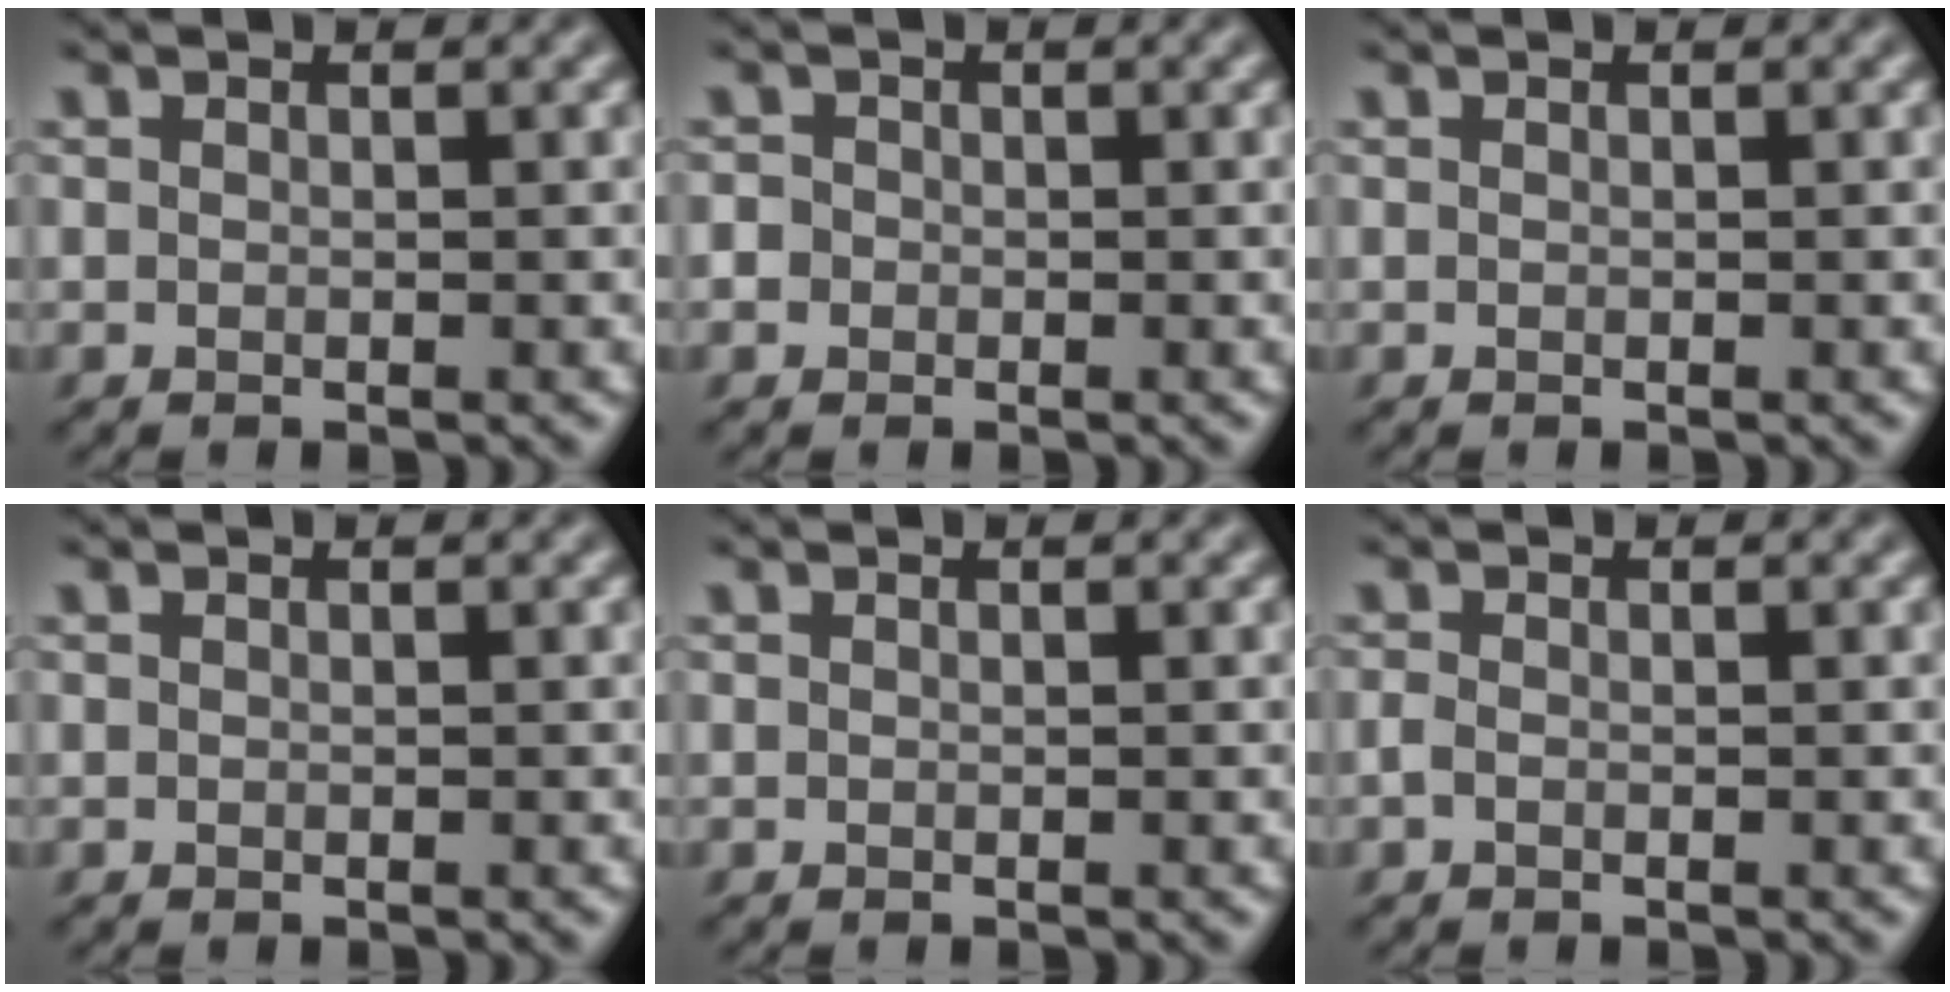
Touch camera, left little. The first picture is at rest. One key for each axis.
{"total": 2.1, "fx": 0.0, "fy": 1.9, "fz": 0.8, "tx": -0.004, "ty": 0.014, "tz": -0.018}
{"total": 0.0}
{"total": 0.0}
{"total": 0.0}
{"total": 0.8, "fx": -0.4, "fy": 0.5, "fz": 0.6, "tx": -0.017, "ty": 0.001, "tz": -0.009}